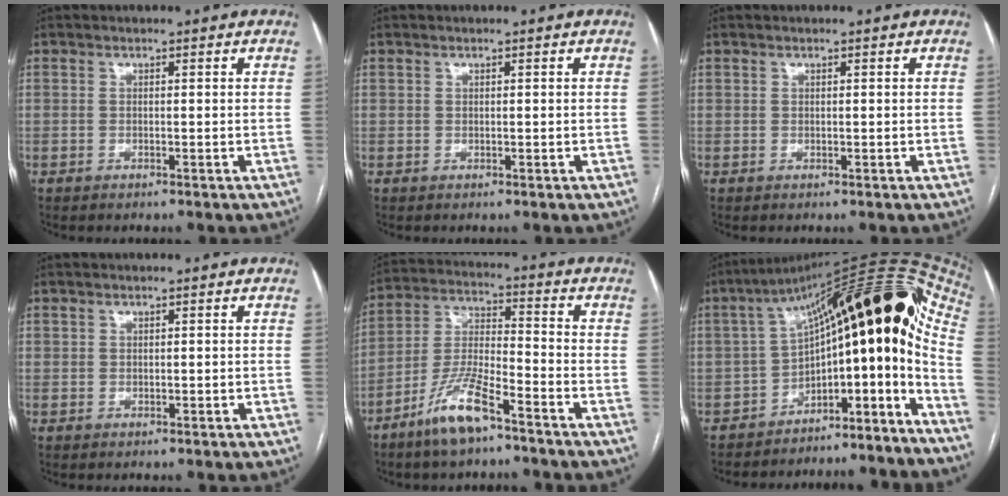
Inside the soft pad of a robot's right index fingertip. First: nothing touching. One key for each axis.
{"total": 0.0}
{"total": 0.0}
{"total": 0.6, "fx": 0.4, "fy": 0.5, "fz": 0.2, "tx": 0.000, "ty": 0.001, "tz": 0.007}
{"total": 10.4, "fx": -6.9, "fy": 2.0, "fz": 7.5, "tx": -0.161, "ty": -0.011, "tz": -0.136}
{"total": 21.7, "fx": -8.1, "fy": 7.3, "fz": 18.8, "tx": -0.188, "ty": 0.096, "tz": -0.103}